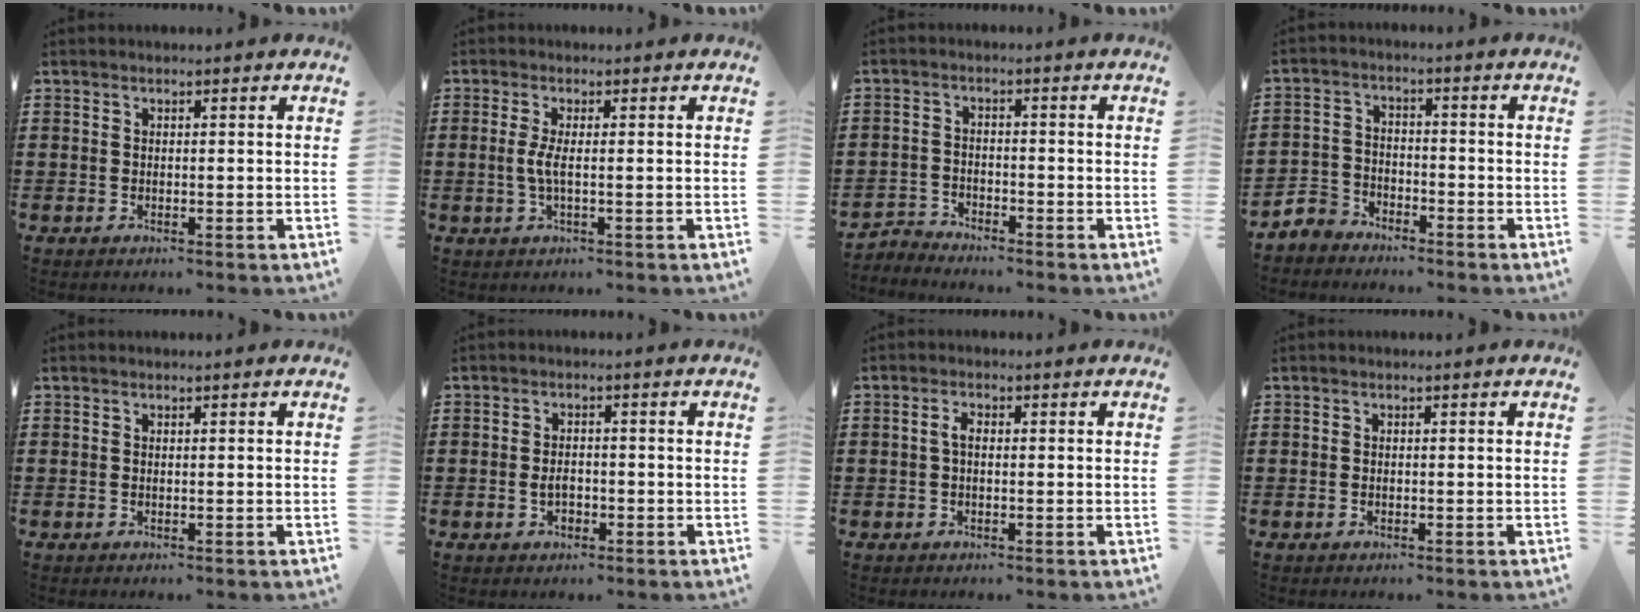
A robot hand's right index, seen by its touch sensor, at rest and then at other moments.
{"total": 2.8, "force": [-0.2, 0.3, 2.8], "torque": [-0.068, -0.008, -0.011]}
{"total": 2.6, "force": [-2.6, 0.3, -0.3], "torque": [-0.004, 0.001, -0.057]}
{"total": 3.9, "force": [-3.6, 1.5, 0.2], "torque": [-0.027, -0.002, -0.080]}
{"total": 0.0}
{"total": 2.2, "force": [-0.6, 1.3, 1.7], "torque": [-0.035, 0.000, -0.012]}
{"total": 1.9, "force": [-0.1, 0.8, 1.7], "torque": [-0.039, -0.001, -0.006]}
{"total": 0.0}